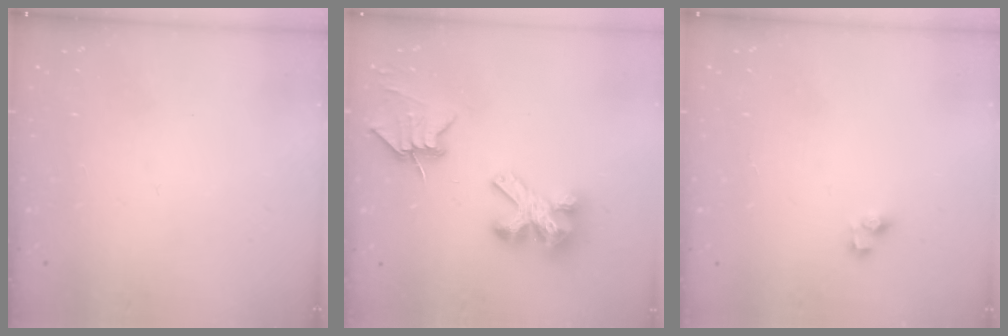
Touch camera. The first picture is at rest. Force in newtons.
{"total": 9.8, "press": 9.8, "slide": 1.0}
{"total": 4.0, "press": 4.0, "slide": 0.4}